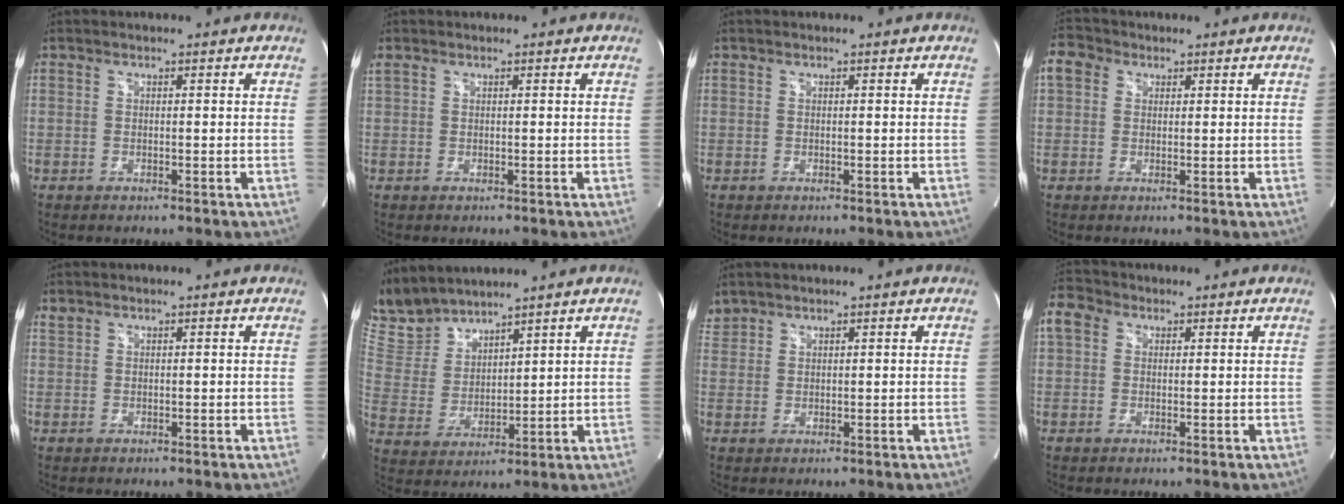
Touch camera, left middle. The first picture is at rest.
{"total": 0.7, "force": [0.5, 0.4, 0.3], "torque": [-0.019, 0.019, 0.016]}
{"total": 0.0}
{"total": 4.1, "force": [1.6, 3.3, 1.7], "torque": [-0.043, 0.022, 0.030]}
{"total": 0.7, "force": [0.7, 0.2, 0.0], "torque": [-0.005, 0.007, 0.017]}
{"total": 8.4, "force": [8.2, 1.6, 0.8], "torque": [-0.038, 0.012, 0.188]}
{"total": 2.2, "force": [2.1, 0.7, -0.1], "torque": [-0.002, 0.014, 0.044]}
{"total": 4.8, "force": [1.9, 3.8, 2.4], "torque": [-0.061, 0.028, 0.036]}